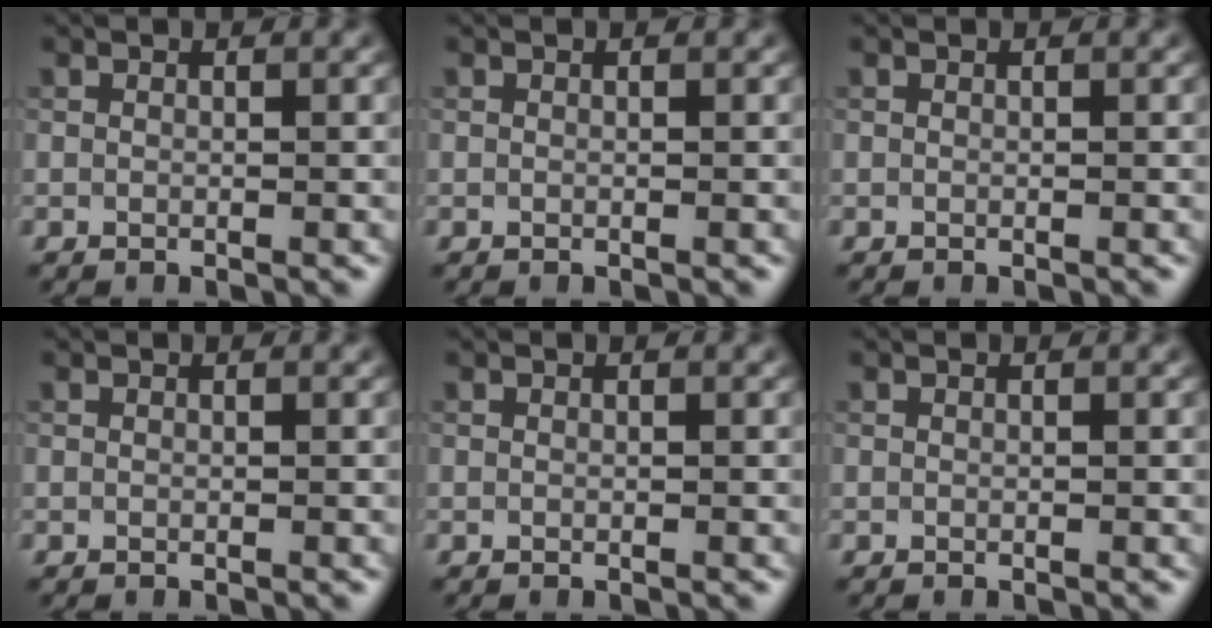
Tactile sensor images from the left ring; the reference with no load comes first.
{"total": 0.0}
{"total": 0.0}
{"total": 0.0}
{"total": 0.0}
{"total": 0.0}